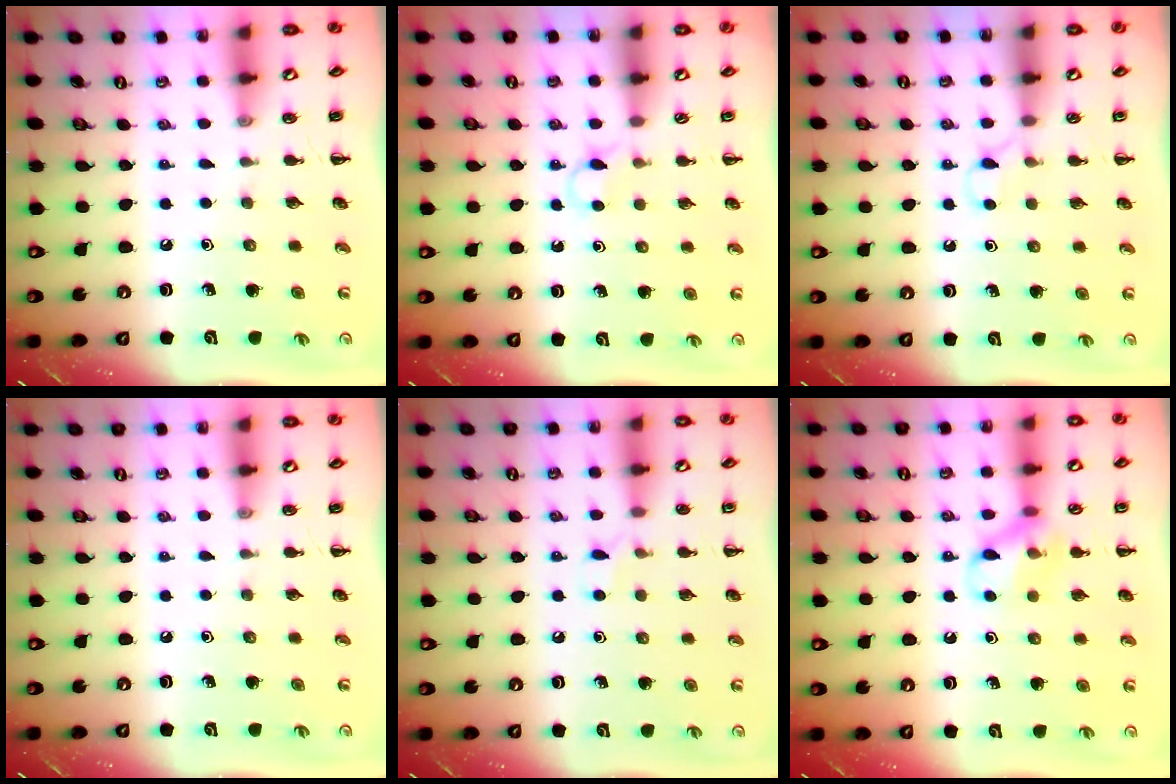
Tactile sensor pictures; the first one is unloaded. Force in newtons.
{"total": 2.8, "press": 2.7, "slide": 0.8}
{"total": 2.6, "press": 2.4, "slide": 0.9}
{"total": 0.0}
{"total": 5.4, "press": 5.1, "slide": 1.6}
{"total": 10.9, "press": 10.8, "slide": 1.3}